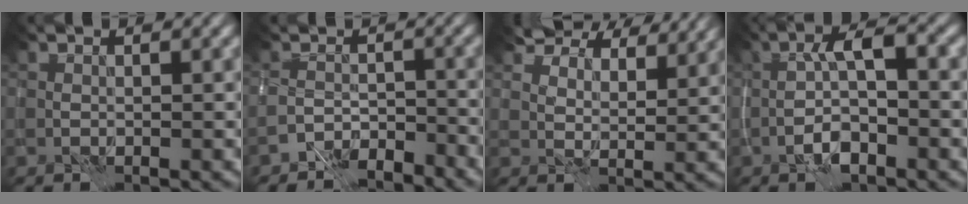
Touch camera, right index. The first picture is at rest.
{"total": 4.1, "force": [-3.7, 1.7, 0.9], "torque": [-0.009, -0.002, -0.070]}
{"total": 10.4, "force": [8.9, 3.8, 3.7], "torque": [-0.079, -0.008, 0.142]}
{"total": 3.5, "force": [-1.2, 1.2, 3.1], "torque": [-0.062, 0.012, -0.027]}